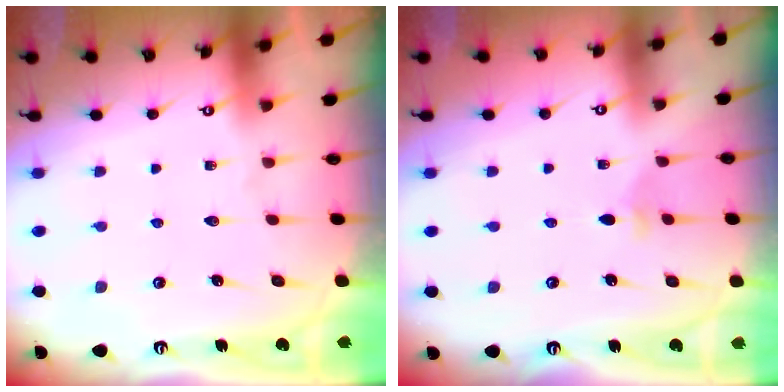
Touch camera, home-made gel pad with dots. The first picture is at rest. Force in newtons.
{"total": 2.9, "press": 2.8, "slide": 0.8}